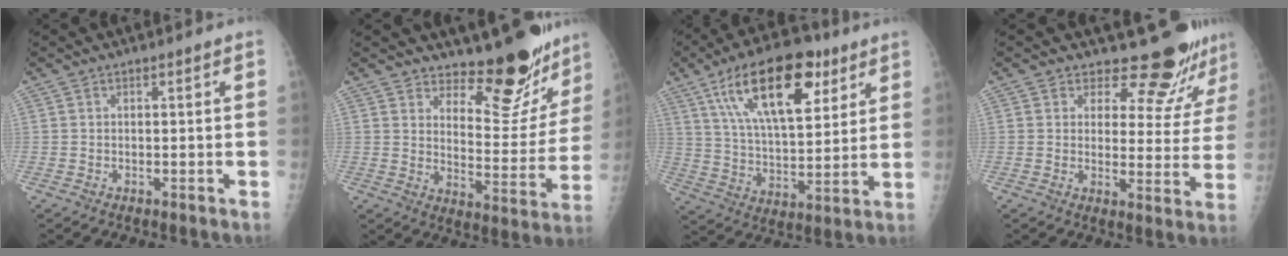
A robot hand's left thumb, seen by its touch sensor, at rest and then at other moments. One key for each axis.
{"total": 13.8, "fx": 12.1, "fy": 4.7, "fz": 4.6, "tx": -0.014, "ty": -0.122, "tz": 0.168}
{"total": 20.7, "fx": 10.2, "fy": 9.4, "fz": 15.3, "tx": -0.228, "ty": -0.028, "tz": 0.178}
{"total": 11.7, "fx": 10.8, "fy": 4.1, "fz": 2.0, "tx": 0.017, "ty": -0.091, "tz": 0.123}